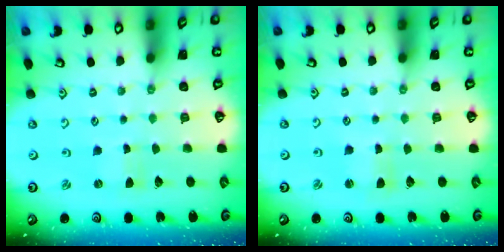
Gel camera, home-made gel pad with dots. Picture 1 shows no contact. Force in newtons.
{"total": 1.0, "press": 1.0, "slide": 0.2}